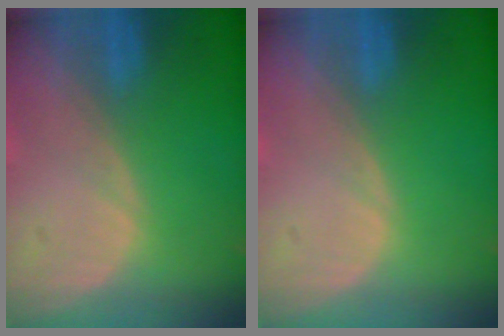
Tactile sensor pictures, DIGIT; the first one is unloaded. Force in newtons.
{"total": 0.0}